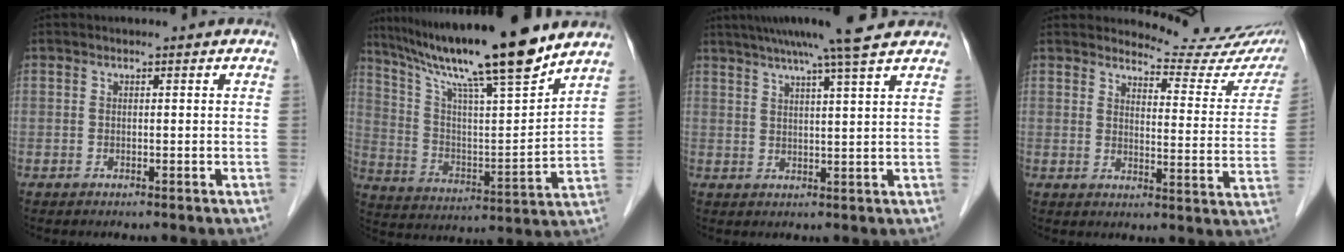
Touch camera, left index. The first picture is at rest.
{"total": 20.4, "force": [16.4, 0.1, 12.1], "torque": [-0.206, 0.002, 0.274]}
{"total": 10.8, "force": [8.6, -0.9, 6.5], "torque": [-0.104, 0.022, 0.114]}
{"total": 15.0, "force": [14.5, 2.3, 2.8], "torque": [-0.016, -0.080, 0.147]}